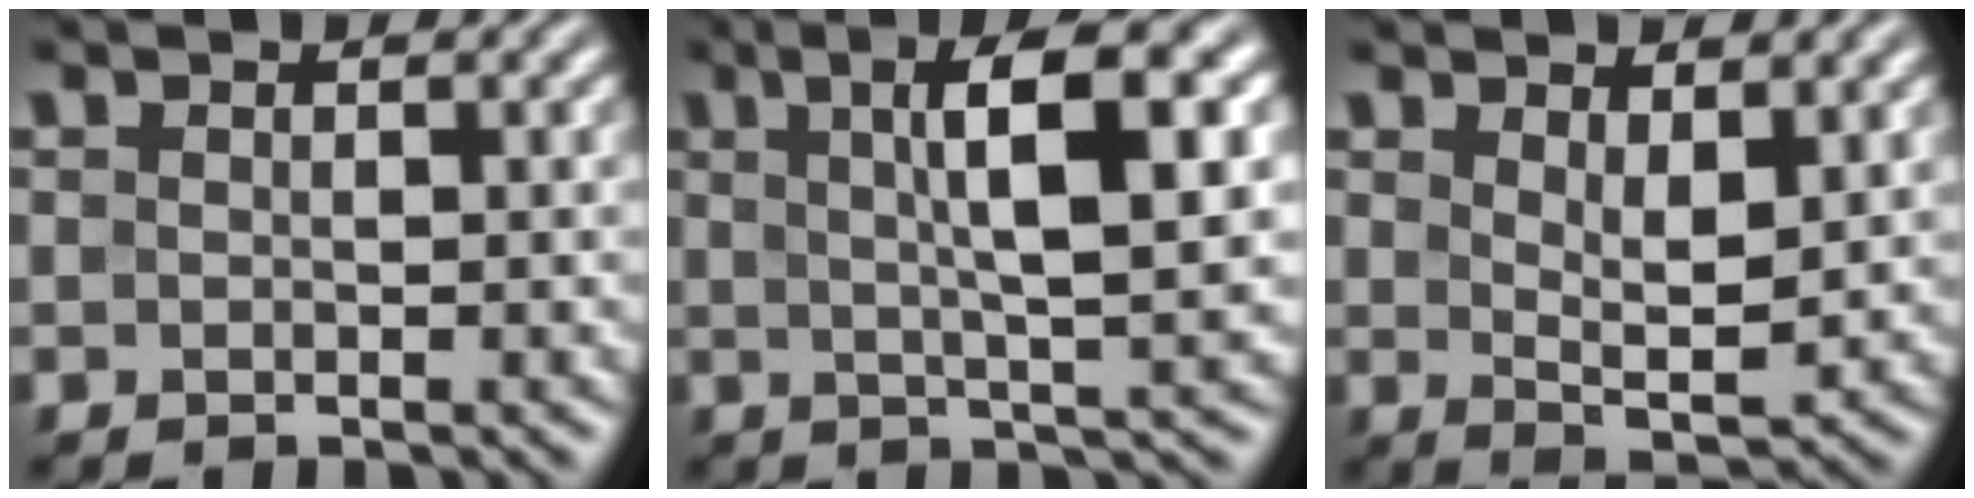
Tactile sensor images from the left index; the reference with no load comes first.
{"total": 8.7, "force": [2.4, 2.0, 8.2], "torque": [-0.112, 0.010, 0.035]}
{"total": 3.8, "force": [1.6, 1.3, 3.2], "torque": [-0.057, -0.011, 0.031]}